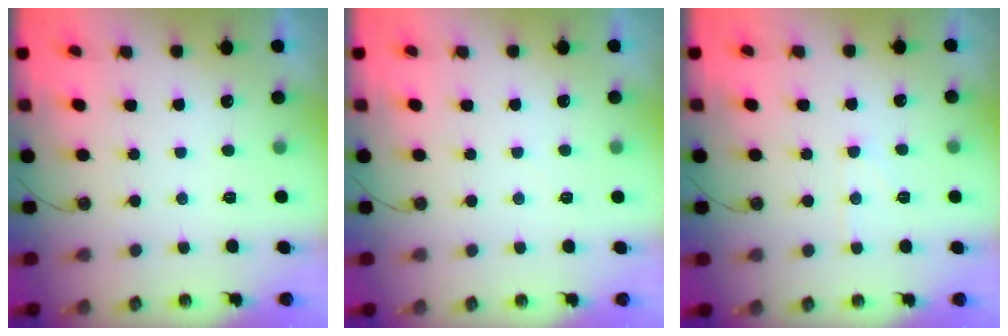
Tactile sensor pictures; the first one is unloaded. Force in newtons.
{"total": 3.3, "press": 3.3, "slide": 0.3}
{"total": 5.2, "press": 5.1, "slide": 0.9}